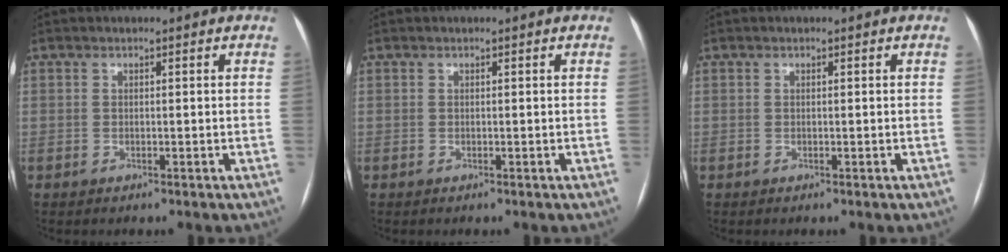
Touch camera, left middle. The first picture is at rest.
{"total": 0.0}
{"total": 0.0}